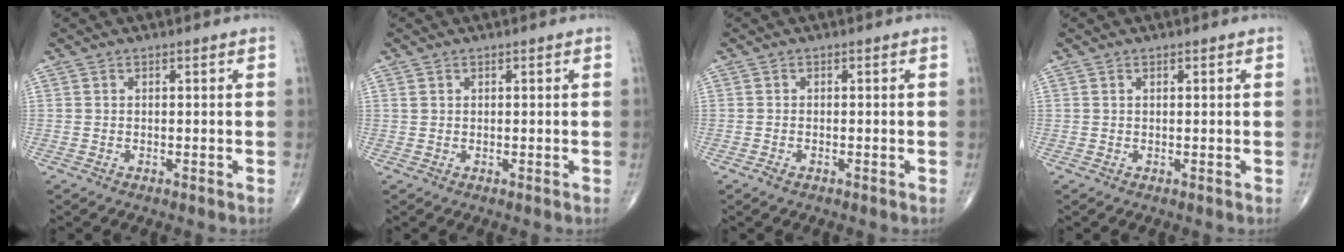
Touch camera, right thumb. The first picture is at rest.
{"total": 0.7, "force": [0.2, 0.5, 0.3], "torque": [-0.005, 0.004, 0.006]}
{"total": 1.0, "force": [-0.7, 0.4, 0.6], "torque": [-0.016, 0.000, -0.012]}
{"total": 0.0}